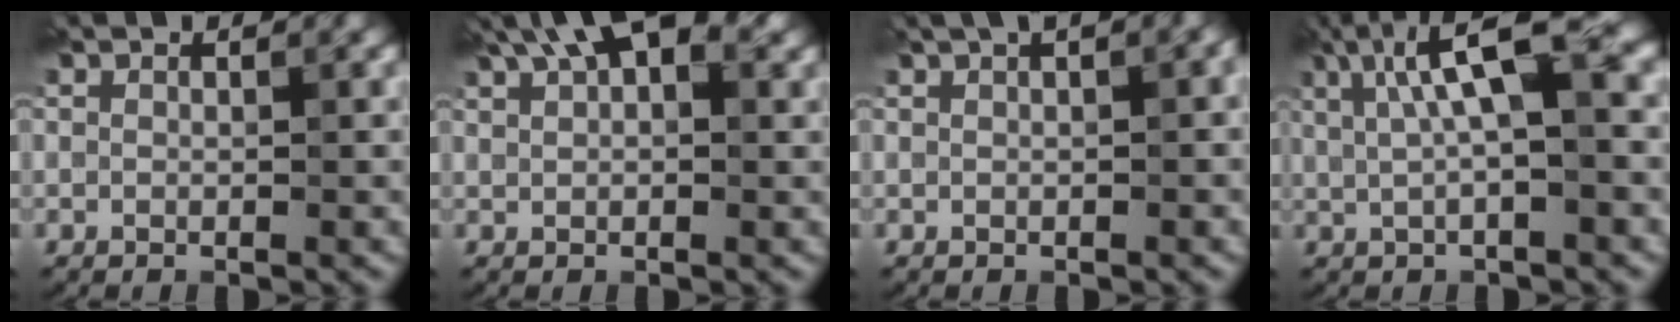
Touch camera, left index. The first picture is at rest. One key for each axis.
{"total": 6.3, "fx": 3.6, "fy": 2.6, "fz": 4.5, "tx": -0.066, "ty": 0.019, "tz": 0.056}
{"total": 3.6, "fx": 1.8, "fy": 1.2, "fz": 2.9, "tx": -0.032, "ty": 0.014, "tz": 0.026}
{"total": 7.5, "fx": 2.1, "fy": 1.9, "fz": 7.0, "tx": -0.119, "ty": 0.017, "tz": 0.031}